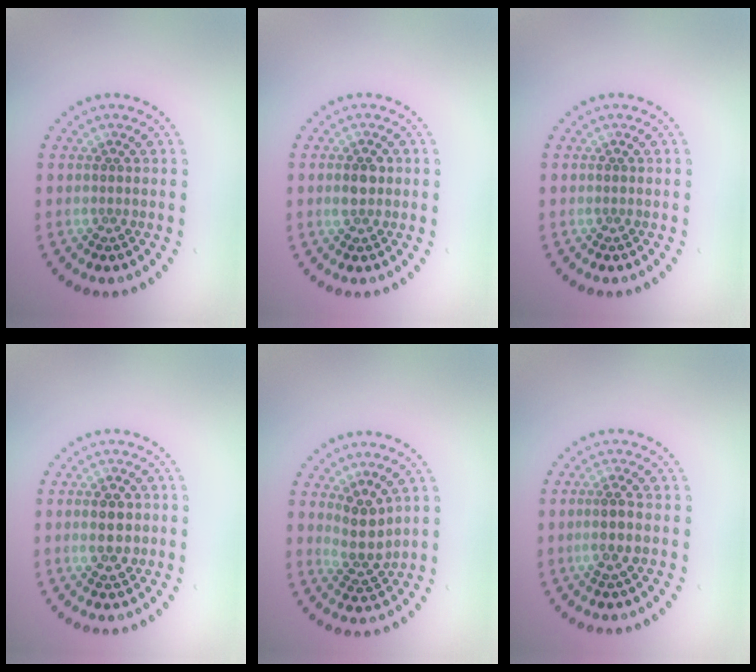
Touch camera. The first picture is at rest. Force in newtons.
{"total": 1.7, "press": 1.7, "slide": 0.2}
{"total": 0.0}
{"total": 2.5, "press": 2.5, "slide": 0.1}
{"total": 2.9, "press": 2.3, "slide": 1.7}
{"total": 2.1, "press": 2.0, "slide": 0.8}